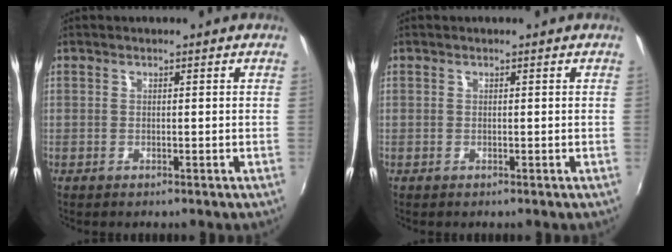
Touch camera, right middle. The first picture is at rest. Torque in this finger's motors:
{"motor_torque": [0.00, 0.00, 0.00, 0.00]}